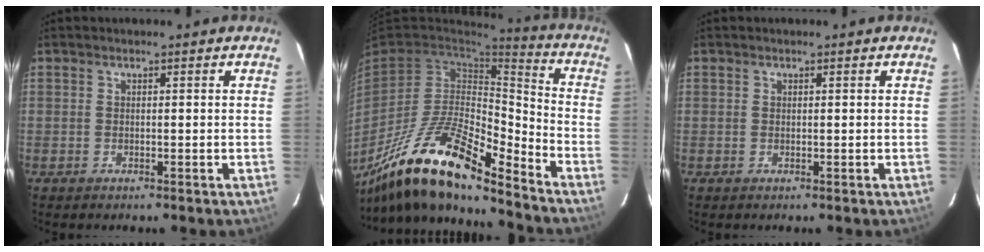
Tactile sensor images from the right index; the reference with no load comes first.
{"total": 20.8, "force": [-14.4, 5.0, 14.1], "torque": [-0.267, -0.027, -0.269]}
{"total": 0.0}